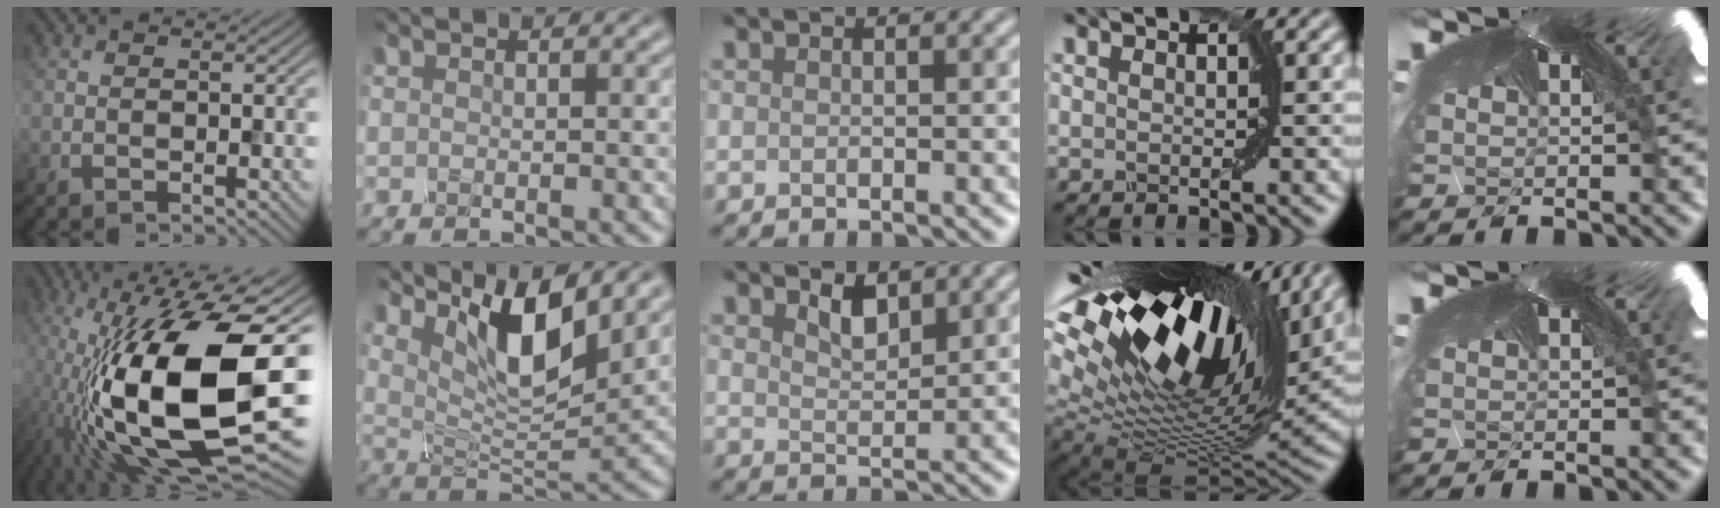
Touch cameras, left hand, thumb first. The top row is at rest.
{"thumb": {"total": 19.7, "force": [-4.7, 7.9, 17.5], "torque": [-0.346, -0.014, -0.077]}, "index": {"total": 8.5, "force": [4.2, 2.8, 6.8], "torque": [-0.120, -0.007, 0.082]}, "middle": {"total": 1.8, "force": [1.7, 0.4, 0.6], "torque": [-0.014, 0.002, 0.036]}, "ring": {"total": 19.1, "force": [9.5, 8.4, 14.3], "torque": [-0.266, 0.022, 0.173]}}